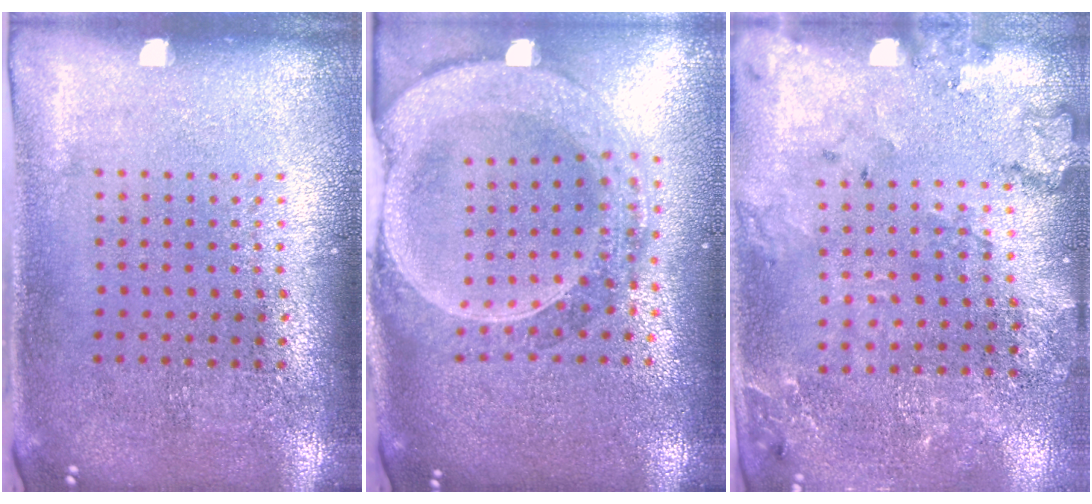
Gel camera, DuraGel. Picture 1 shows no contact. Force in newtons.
{"total": 2.8, "press": 2.4, "slide": 1.3}
{"total": 1.7, "press": 1.7, "slide": 0.2}